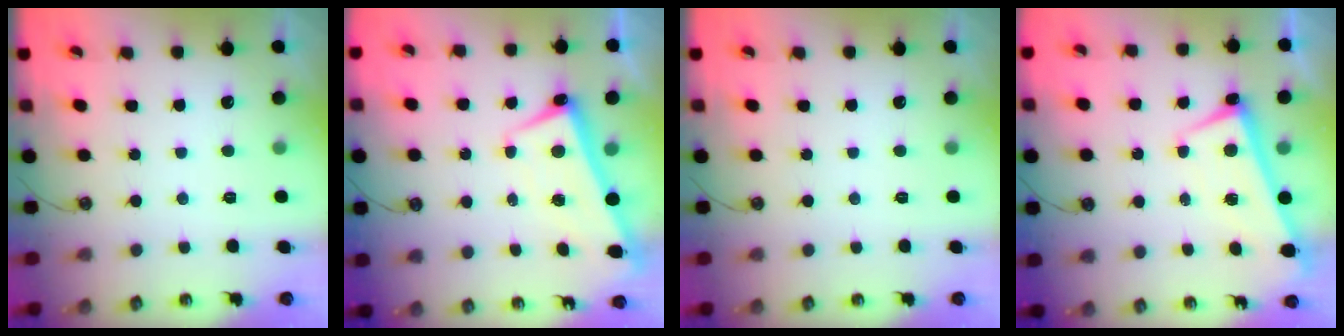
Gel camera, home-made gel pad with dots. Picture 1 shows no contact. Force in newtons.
{"total": 2.7, "press": 2.7, "slide": 0.4}
{"total": 0.0}
{"total": 1.3, "press": 1.1, "slide": 0.8}